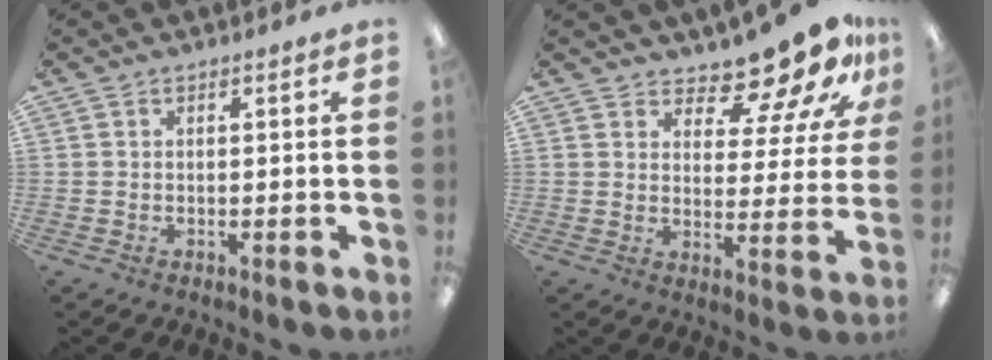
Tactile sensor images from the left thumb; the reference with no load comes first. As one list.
[{"total": 12.9, "force": [11.2, 4.1, 5.0], "torque": [-0.082, -0.088, 0.196]}]